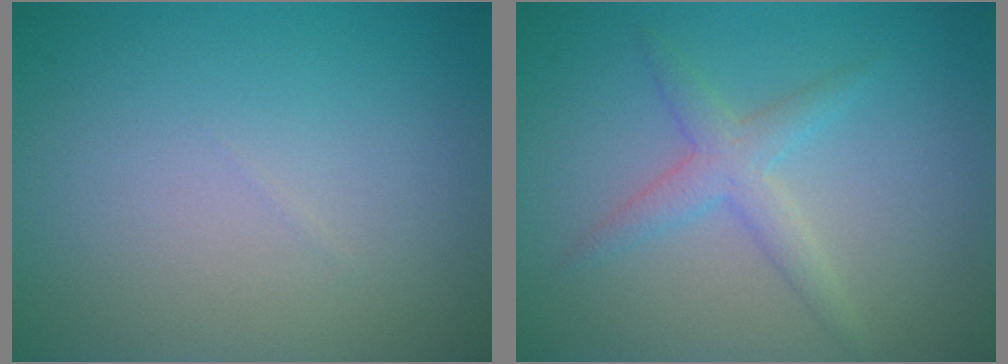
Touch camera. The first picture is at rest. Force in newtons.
{"total": 2.5, "press": 2.5, "slide": 0.1}